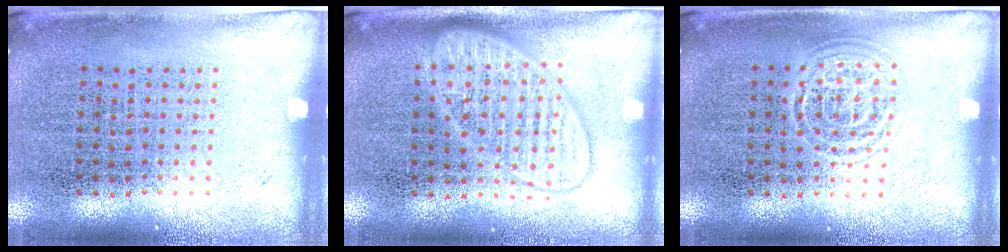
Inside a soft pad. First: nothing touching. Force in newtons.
{"total": 3.0, "press": 2.9, "slide": 0.5}
{"total": 1.2, "press": 1.1, "slide": 0.2}